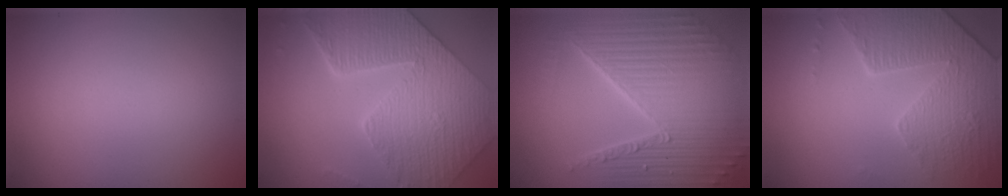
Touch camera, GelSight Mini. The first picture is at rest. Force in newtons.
{"total": 9.3, "press": 6.7, "slide": 6.4}
{"total": 9.5, "press": 6.0, "slide": 7.4}
{"total": 4.0, "press": 3.9, "slide": 1.2}